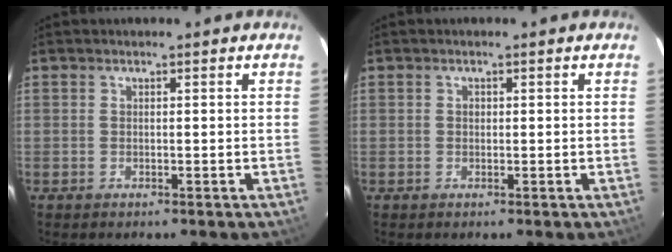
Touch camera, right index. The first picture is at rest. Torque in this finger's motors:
{"motor_torque": [0.20, -0.05, 0.12, 0.02]}